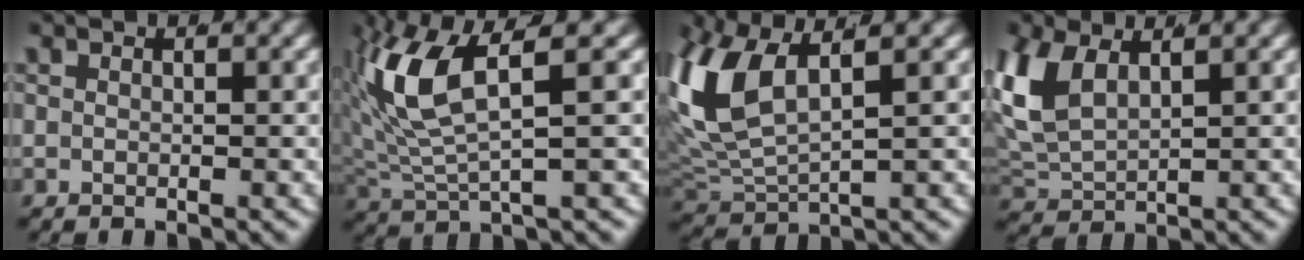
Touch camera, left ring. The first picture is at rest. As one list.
[{"total": 6.5, "force": [1.7, 2.6, 5.7], "torque": [-0.132, -0.011, 0.041]}, {"total": 6.8, "force": [1.7, 4.2, 5.1], "torque": [-0.146, -0.004, 0.042]}, {"total": 5.8, "force": [1.9, 3.9, 3.8], "torque": [-0.128, -0.012, 0.049]}]